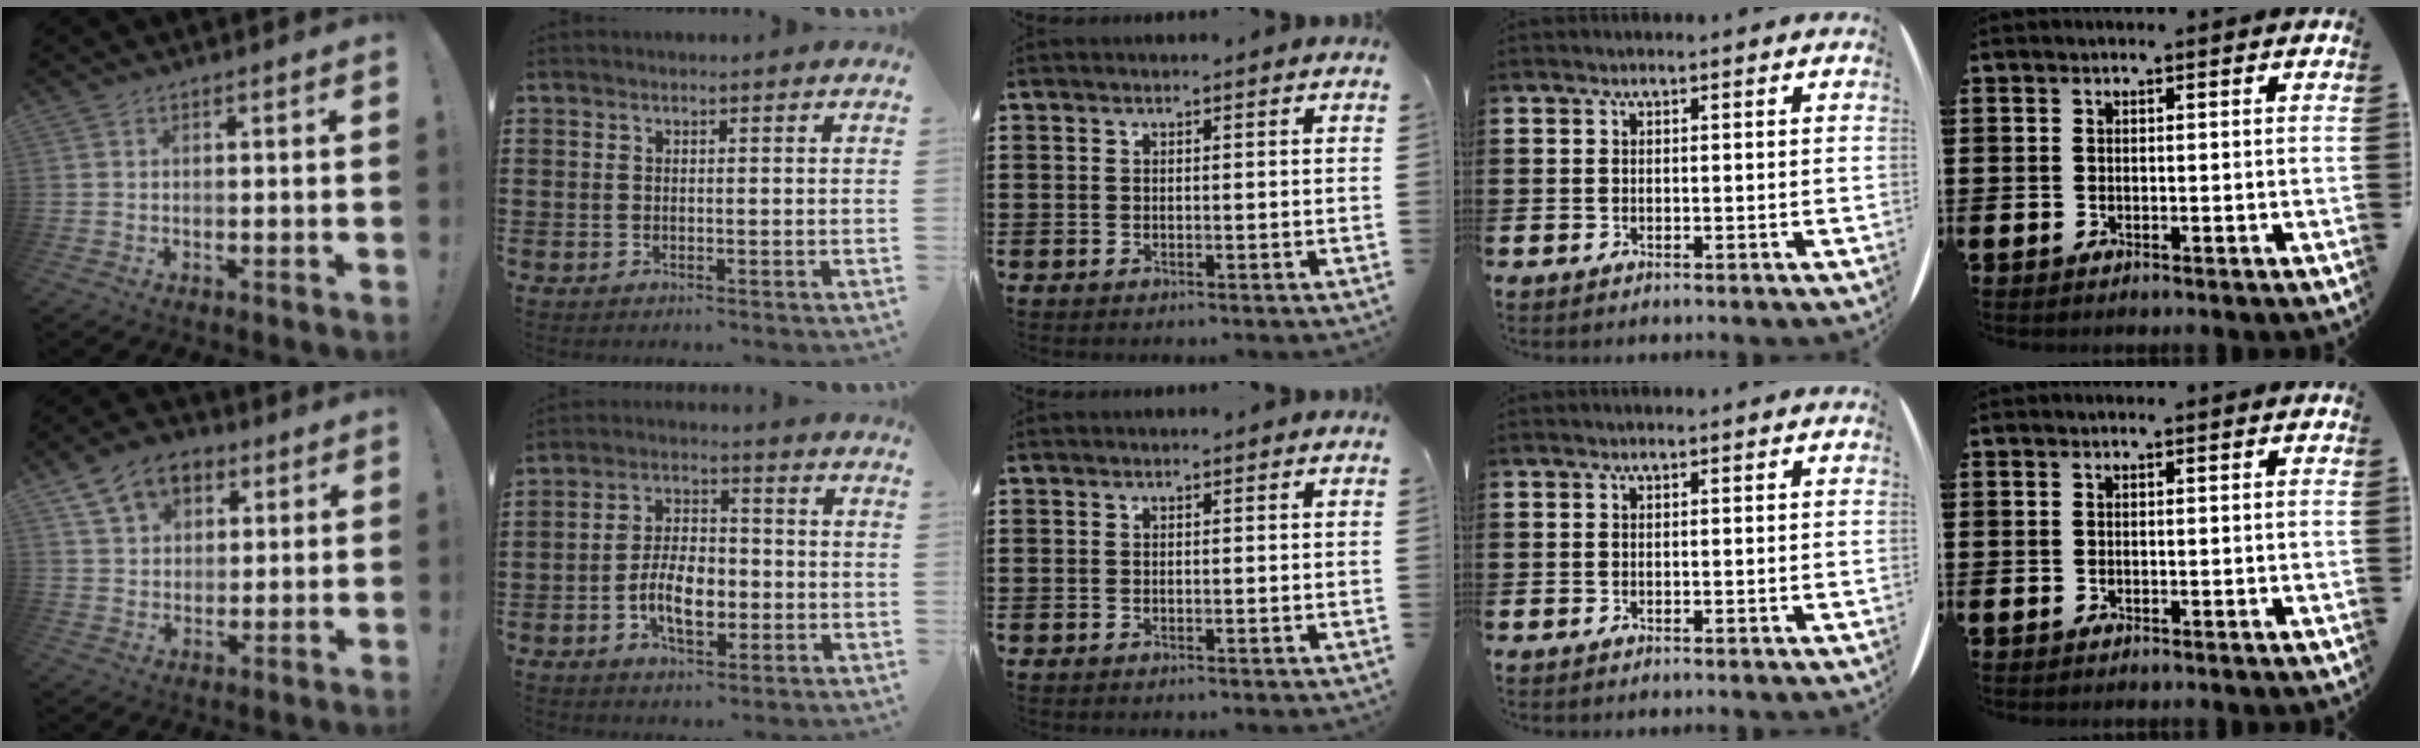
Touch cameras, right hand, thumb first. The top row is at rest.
{"thumb": {"total": 12.0, "force": [5.9, 8.7, 5.8], "torque": [-0.086, -0.020, 0.115]}, "index": {"total": 7.6, "force": [-2.3, 4.1, 5.9], "torque": [-0.122, 0.001, -0.050]}}